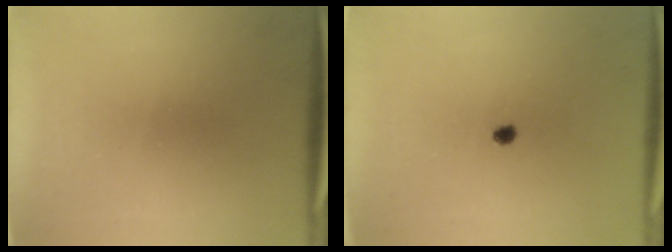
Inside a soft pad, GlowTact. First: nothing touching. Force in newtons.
{"total": 1.2}